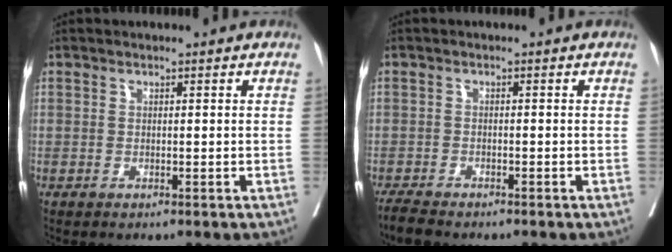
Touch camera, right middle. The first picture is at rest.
{"total": 3.4, "force": [-3.1, 0.6, 1.4], "torque": [-0.025, -0.010, -0.052]}